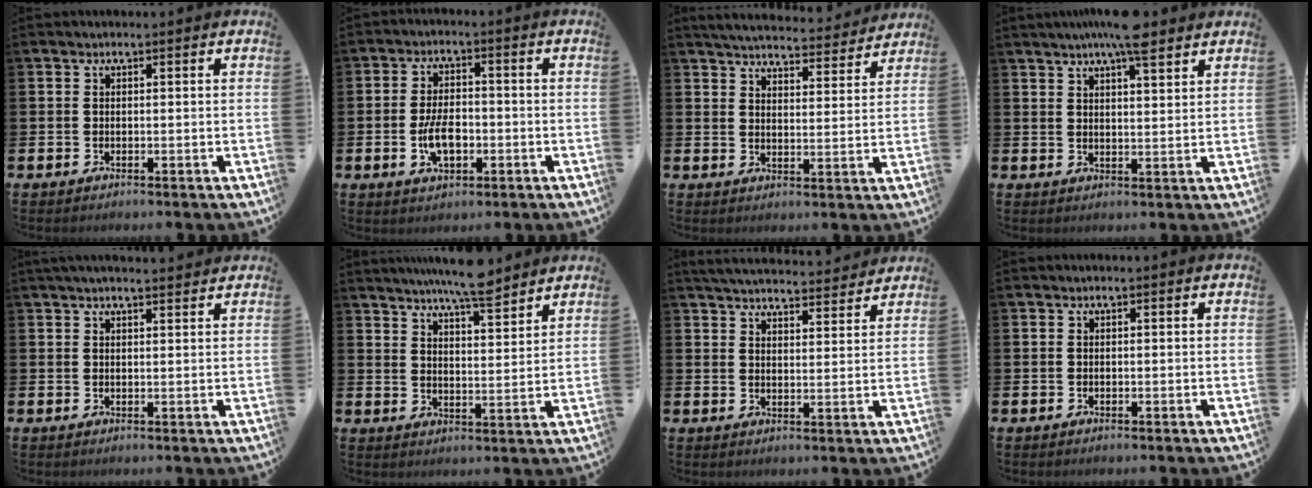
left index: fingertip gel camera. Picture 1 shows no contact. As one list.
[{"total": 5.4, "force": [-1.3, 2.8, 4.4], "torque": [-0.075, 0.002, -0.025]}, {"total": 4.9, "force": [4.9, 0.7, 0.6], "torque": [-0.030, -0.037, 0.083]}, {"total": 6.3, "force": [5.5, 1.0, 2.9], "torque": [-0.060, -0.017, 0.096]}, {"total": 2.2, "force": [2.1, 0.1, 0.6], "torque": [-0.014, -0.005, 0.038]}, {"total": 7.6, "force": [7.2, 0.5, 2.3], "torque": [-0.055, -0.038, 0.129]}, {"total": 5.0, "force": [4.9, 0.5, 0.4], "torque": [-0.025, -0.034, 0.088]}, {"total": 0.0}]